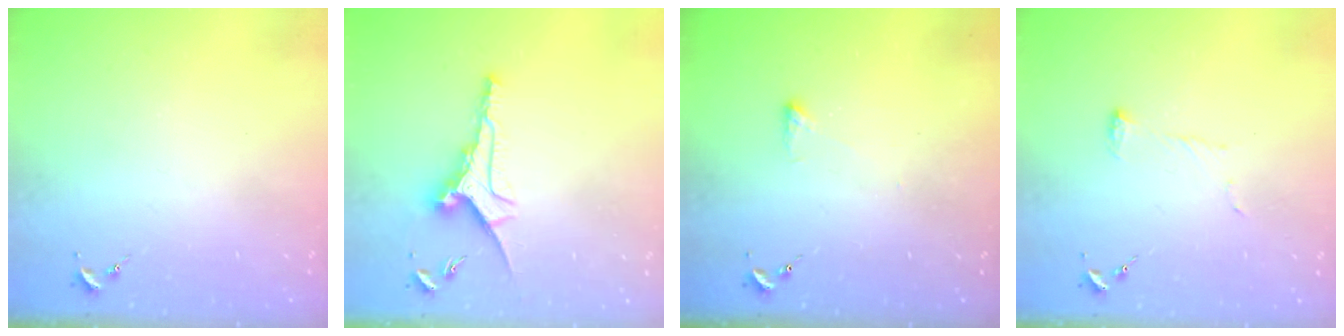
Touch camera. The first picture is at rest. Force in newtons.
{"total": 9.6, "press": 9.6, "slide": 0.1}
{"total": 2.7, "press": 2.6, "slide": 0.5}
{"total": 6.4, "press": 6.4, "slide": 0.7}